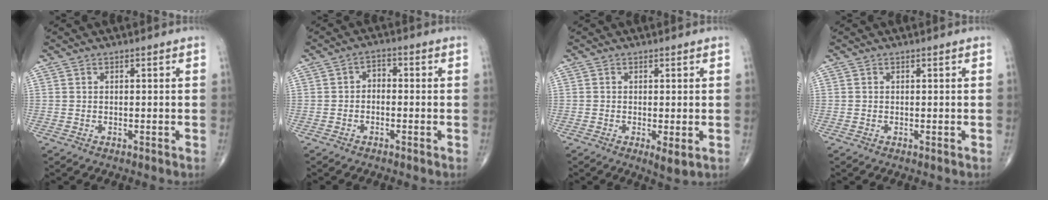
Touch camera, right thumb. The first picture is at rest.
{"total": 2.5, "force": [-0.6, 1.8, 1.6], "torque": [-0.011, 0.016, -0.023]}
{"total": 3.0, "force": [-0.7, 0.9, 2.7], "torque": [-0.044, -0.011, -0.013]}
{"total": 0.0}